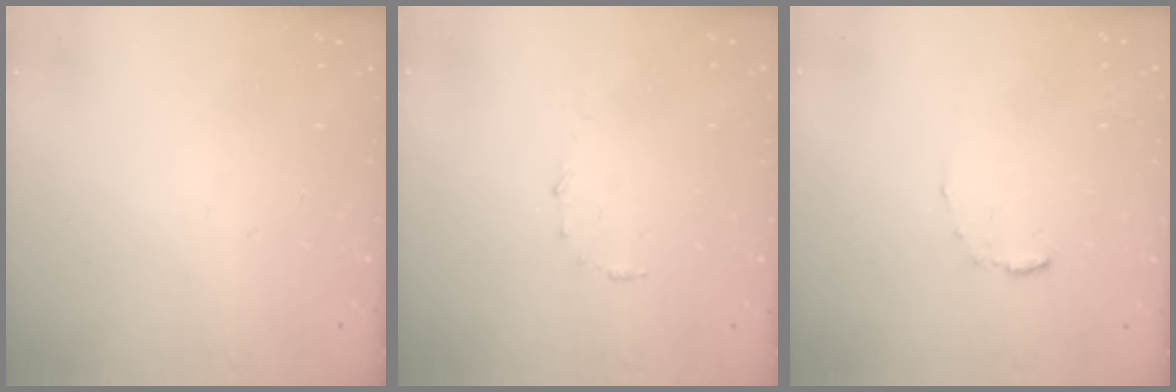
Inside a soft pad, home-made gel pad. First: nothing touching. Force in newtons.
{"total": 4.5, "press": 4.5, "slide": 0.4}
{"total": 4.6, "press": 4.6, "slide": 0.5}